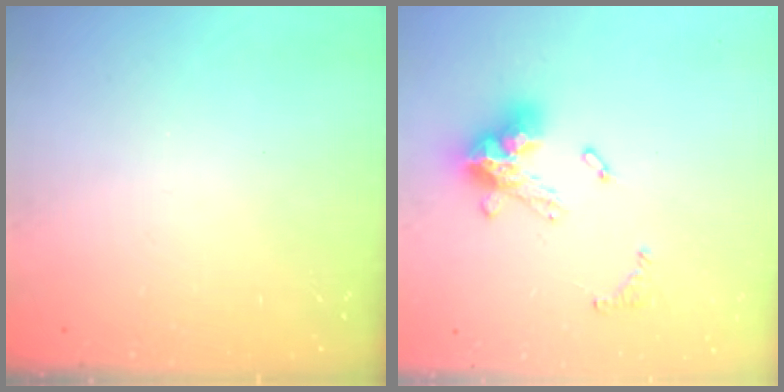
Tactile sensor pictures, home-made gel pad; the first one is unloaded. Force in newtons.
{"total": 13.4, "press": 13.4, "slide": 0.9}